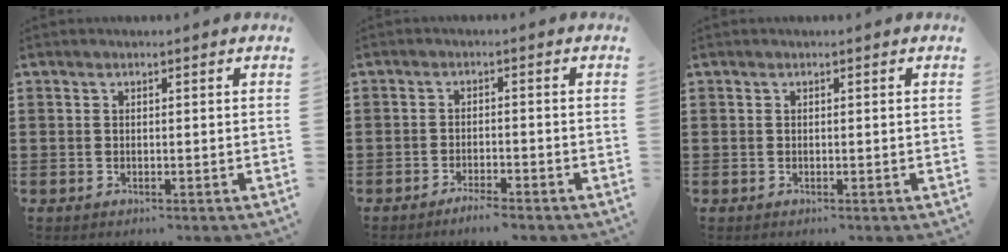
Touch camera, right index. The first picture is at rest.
{"total": 2.3, "force": [-2.2, 0.0, 0.8], "torque": [-0.015, 0.001, -0.041]}
{"total": 0.0}